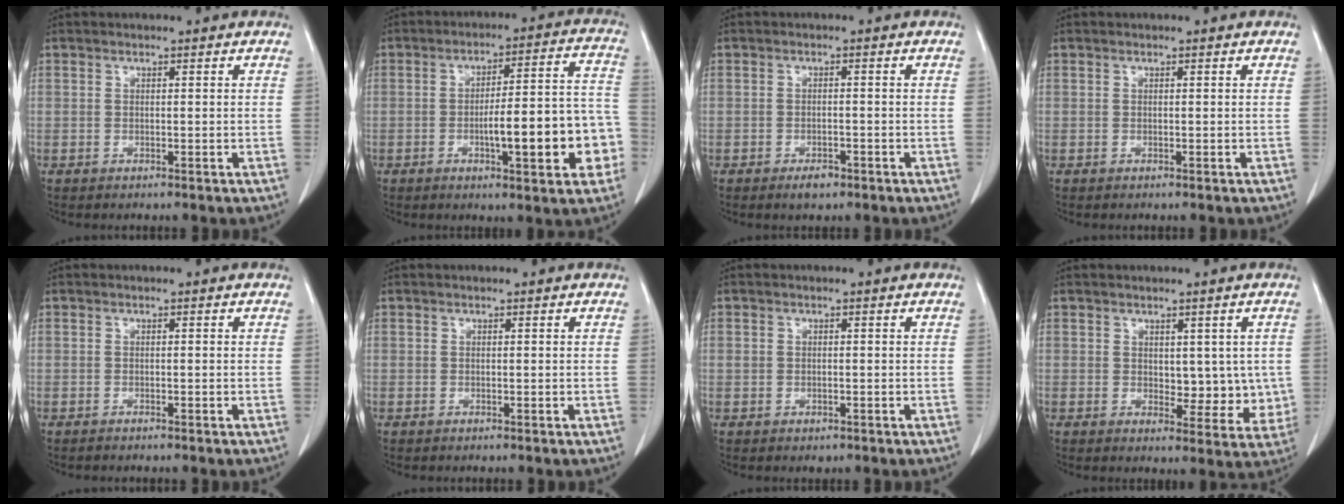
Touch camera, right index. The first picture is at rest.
{"total": 14.2, "force": [-3.8, 2.9, 13.4], "torque": [-0.177, 0.030, -0.049]}
{"total": 2.3, "force": [-1.5, 1.1, 1.4], "torque": [-0.021, 0.001, -0.019]}
{"total": 0.0}
{"total": 0.9, "force": [-0.7, 0.1, 0.4], "torque": [-0.008, -0.001, -0.010]}
{"total": 0.0}
{"total": 1.5, "force": [-0.3, 1.2, 0.8], "torque": [-0.019, 0.004, 0.003]}
{"total": 6.0, "force": [0.6, 3.7, 4.7], "torque": [-0.035, -0.003, 0.016]}